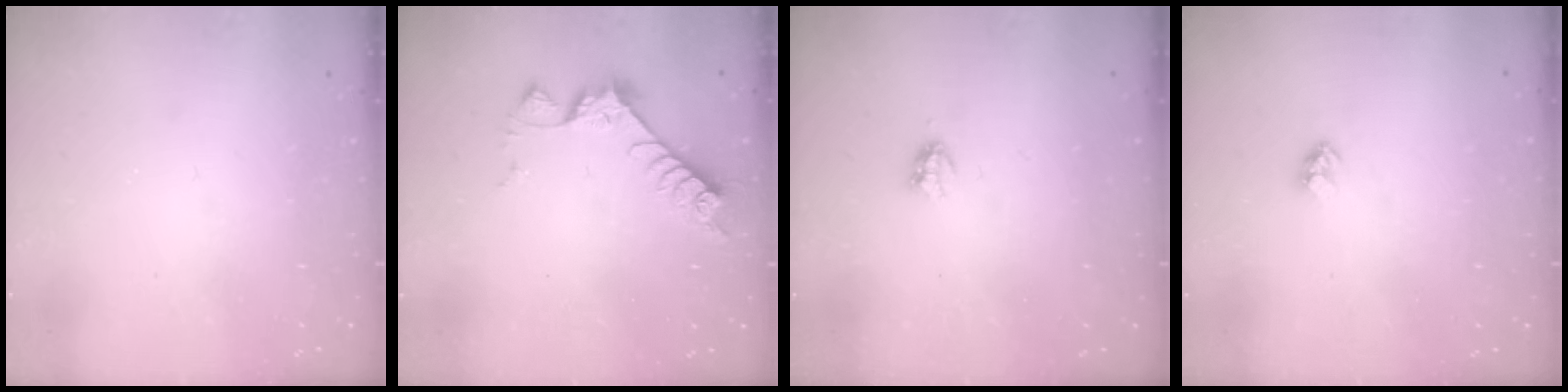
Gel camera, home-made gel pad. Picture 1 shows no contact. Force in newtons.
{"total": 7.0, "press": 7.0, "slide": 0.5}
{"total": 2.9, "press": 2.9, "slide": 0.5}
{"total": 2.4, "press": 2.4, "slide": 0.1}